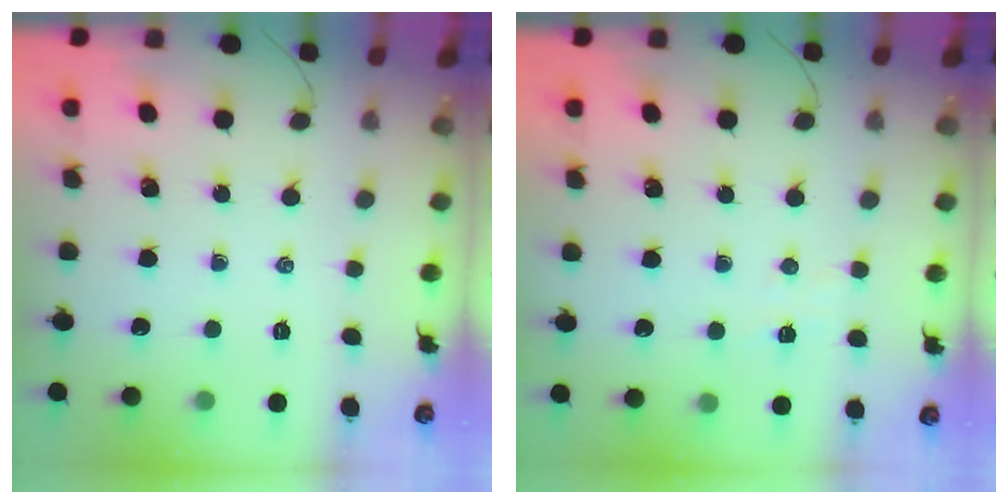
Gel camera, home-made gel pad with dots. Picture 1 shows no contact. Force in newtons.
{"total": 2.9, "press": 2.8, "slide": 0.7}